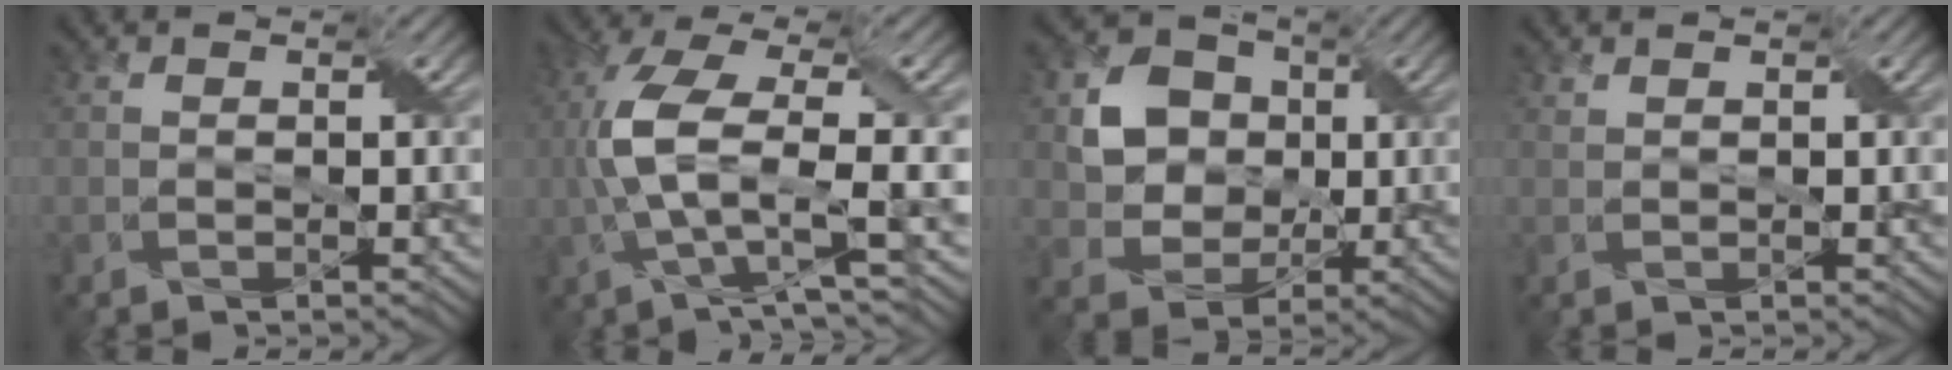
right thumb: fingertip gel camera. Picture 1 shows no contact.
{"total": 9.3, "force": [0.0, 3.1, 8.8], "torque": [-0.192, 0.009, -0.004]}
{"total": 6.9, "force": [1.2, 6.2, 2.7], "torque": [-0.068, 0.003, 0.012]}
{"total": 0.6, "force": [0.6, 0.0, -0.1], "torque": [-0.001, 0.003, 0.013]}